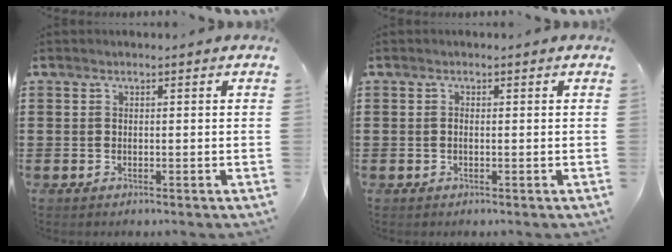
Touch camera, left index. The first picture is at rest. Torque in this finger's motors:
{"motor_torque": [-0.31, 0.69, 0.03, -0.01]}